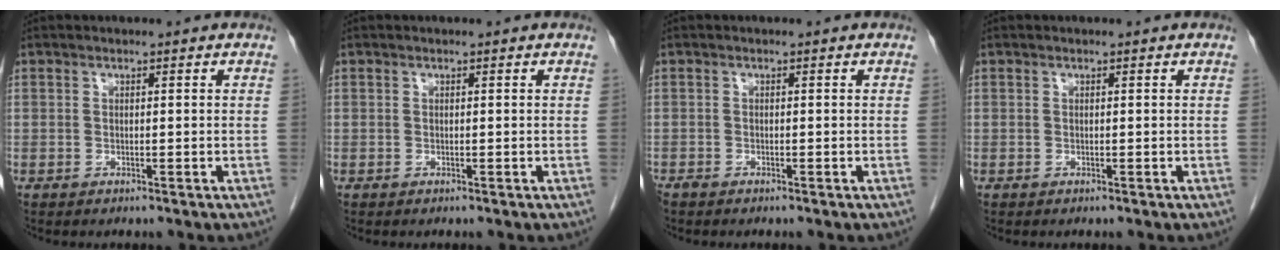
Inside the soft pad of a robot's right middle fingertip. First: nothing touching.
{"total": 0.0}
{"total": 0.6, "force": [-0.6, 0.2, 0.2], "torque": [-0.010, -0.002, -0.014]}
{"total": 0.0}